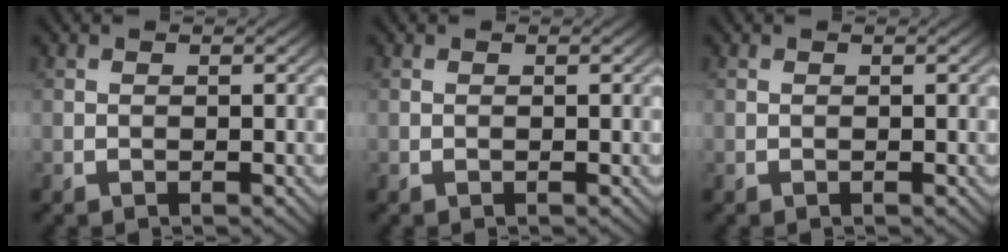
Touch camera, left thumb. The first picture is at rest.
{"total": 0.0}
{"total": 0.0}